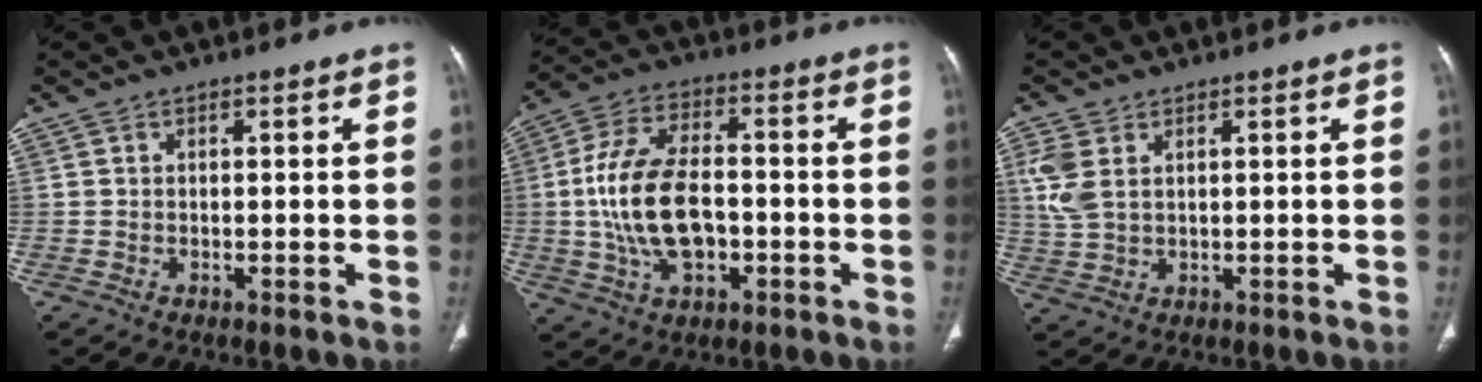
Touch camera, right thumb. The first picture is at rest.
{"total": 15.2, "force": [-1.8, 8.9, 12.2], "torque": [-0.235, 0.023, -0.028]}
{"total": 5.9, "force": [2.0, 3.6, 4.2], "torque": [-0.106, 0.001, 0.047]}